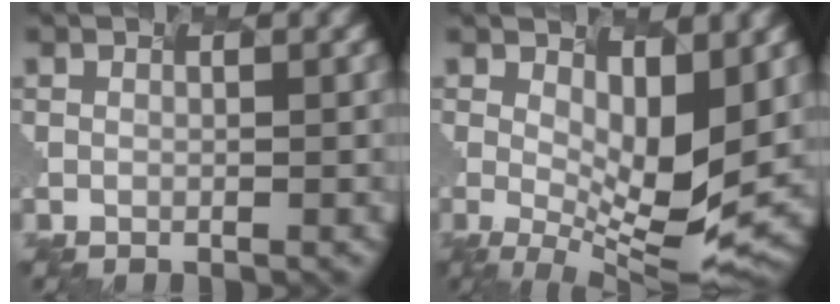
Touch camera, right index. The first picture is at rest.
{"total": 5.7, "force": [0.1, 1.0, 5.6], "torque": [-0.124, -0.027, 0.034]}